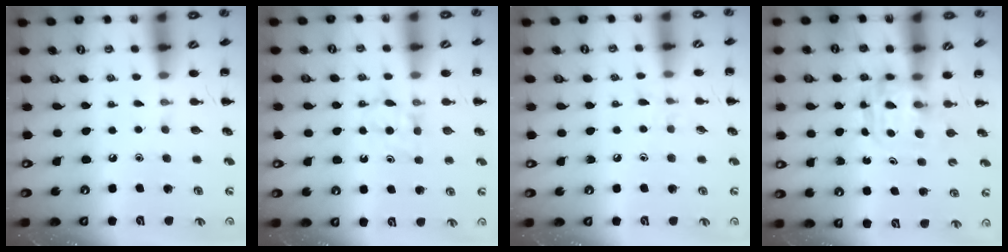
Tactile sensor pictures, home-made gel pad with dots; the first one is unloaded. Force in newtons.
{"total": 5.5, "press": 5.3, "slide": 1.6}
{"total": 5.4, "press": 4.9, "slide": 2.1}
{"total": 3.8, "press": 3.7, "slide": 0.2}